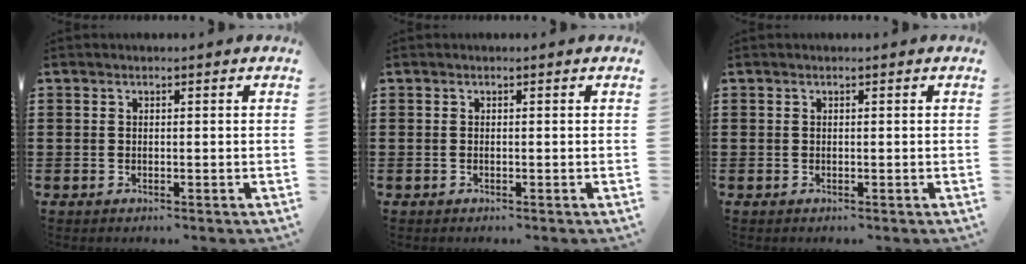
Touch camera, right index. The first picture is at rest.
{"total": 0.0}
{"total": 0.0}